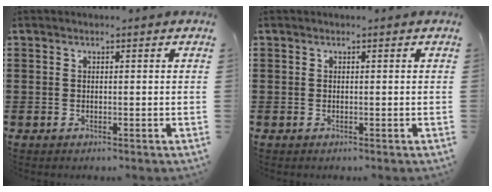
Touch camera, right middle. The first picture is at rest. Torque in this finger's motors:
{"motor_torque": [0.00, 0.00, 0.00, -0.01]}